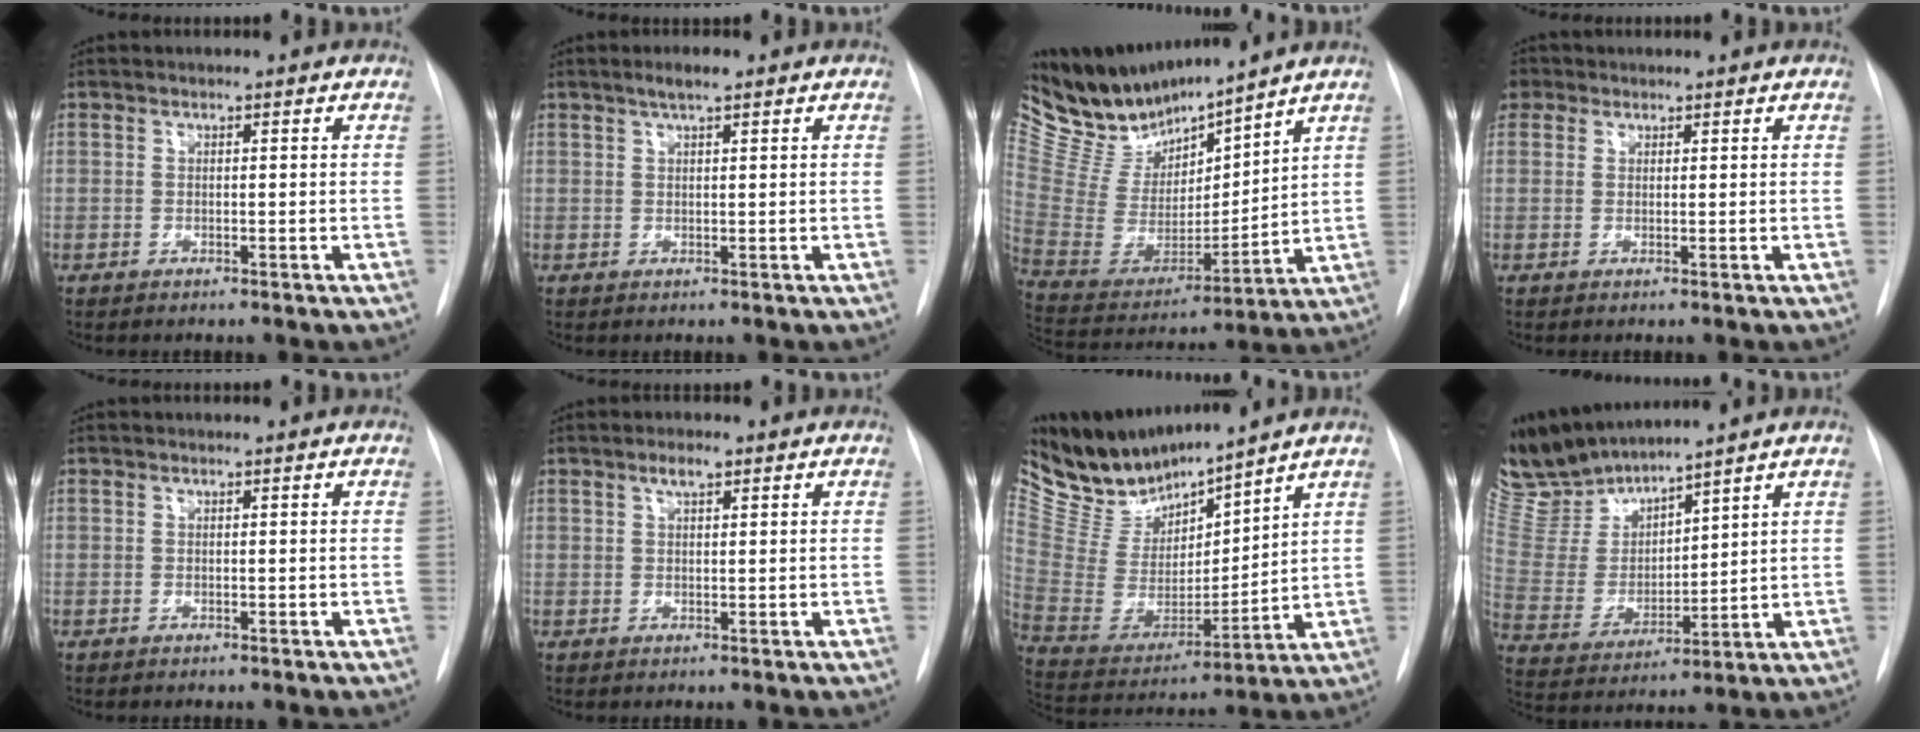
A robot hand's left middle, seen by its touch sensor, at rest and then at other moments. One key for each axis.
{"total": 2.5, "fx": 1.7, "fy": 0.3, "fz": 1.8, "tx": -0.039, "ty": 0.004, "tz": 0.030}
{"total": 15.2, "fx": 14.3, "fy": 2.0, "fz": 4.8, "tx": -0.107, "ty": -0.014, "tz": 0.289}
{"total": 2.7, "fx": 1.5, "fy": 2.2, "fz": 0.4, "tx": -0.003, "ty": 0.011, "tz": 0.025}
{"total": 0.0}
{"total": 2.1, "fx": 1.3, "fy": 0.6, "fz": 1.5, "tx": -0.032, "ty": 0.004, "tz": 0.022}
{"total": 13.8, "fx": 13.2, "fy": 1.9, "fz": 3.6, "tx": -0.084, "ty": -0.014, "tz": 0.271}
{"total": 11.6, "fx": 11.2, "fy": 1.6, "fz": 2.3, "tx": -0.064, "ty": -0.008, "tz": 0.244}